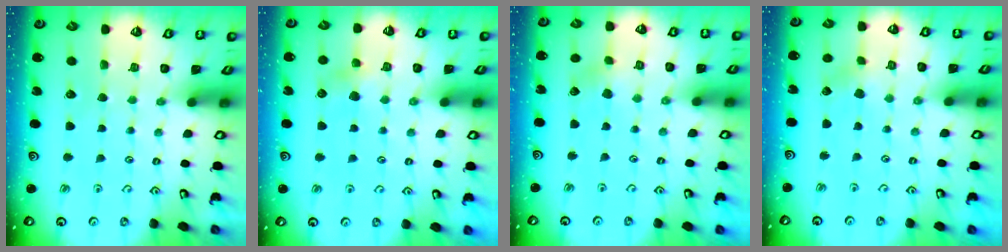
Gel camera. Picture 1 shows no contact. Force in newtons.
{"total": 5.5, "press": 5.4, "slide": 0.5}
{"total": 3.2, "press": 3.1, "slide": 0.5}
{"total": 1.8, "press": 1.8, "slide": 0.4}